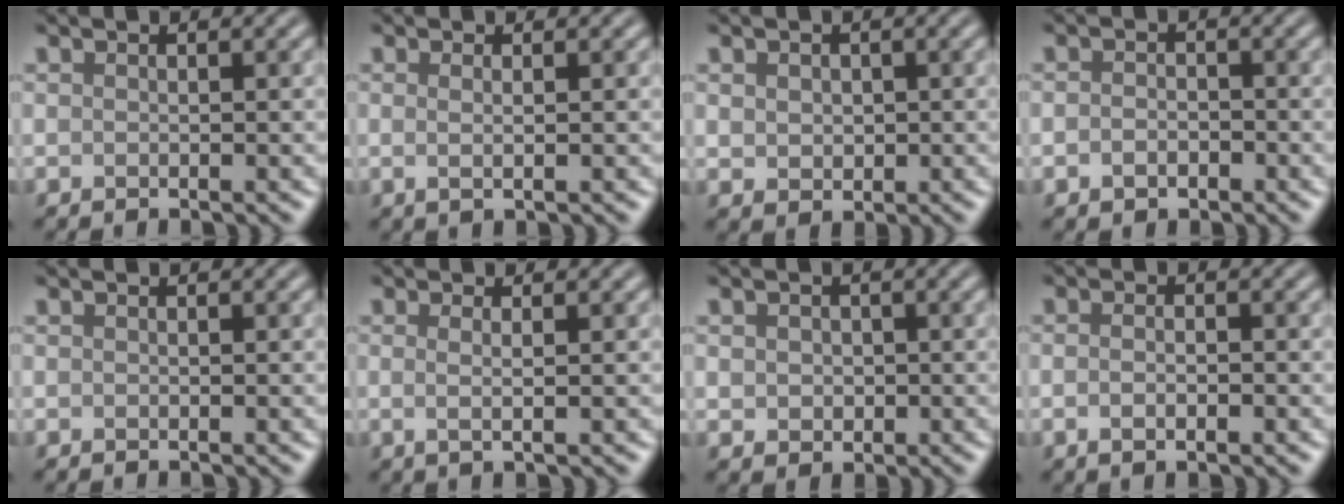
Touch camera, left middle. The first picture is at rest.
{"total": 1.2, "force": [0.2, 0.4, 1.1], "torque": [-0.018, -0.001, -0.002]}
{"total": 1.6, "force": [0.4, 1.4, 0.8], "torque": [-0.014, -0.004, 0.009]}
{"total": 1.6, "force": [-0.7, 1.2, 0.9], "torque": [-0.016, -0.001, -0.016]}
{"total": 0.0}
{"total": 1.7, "force": [0.2, 0.5, 1.6], "torque": [-0.027, -0.001, -0.004]}
{"total": 1.7, "force": [0.1, 1.5, 0.8], "torque": [-0.013, -0.003, 0.000]}
{"total": 2.1, "force": [-0.5, 1.0, 1.8], "torque": [-0.018, -0.005, -0.011]}